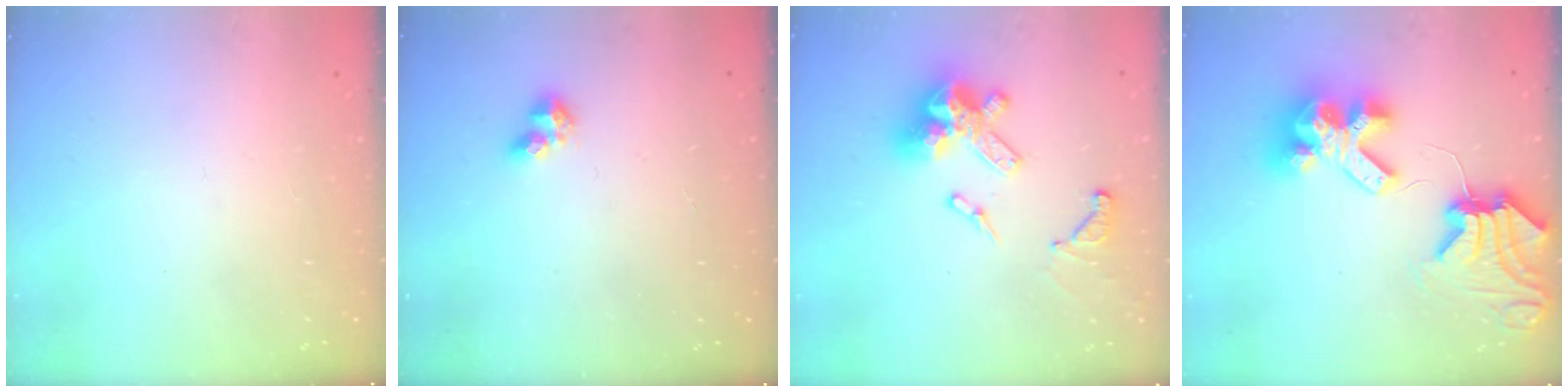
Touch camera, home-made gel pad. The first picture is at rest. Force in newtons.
{"total": 4.1, "press": 4.0, "slide": 0.7}
{"total": 15.5, "press": 15.4, "slide": 1.2}
{"total": 15.0, "press": 14.8, "slide": 1.9}